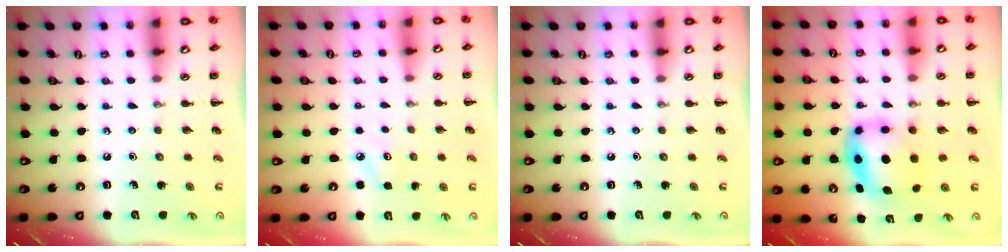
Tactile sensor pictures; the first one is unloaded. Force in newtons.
{"total": 4.7, "press": 4.5, "slide": 1.4}
{"total": 0.0}
{"total": 5.6, "press": 5.5, "slide": 1.2}